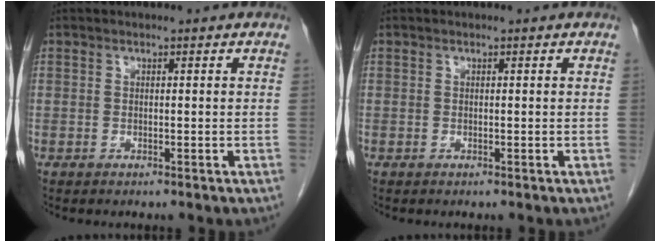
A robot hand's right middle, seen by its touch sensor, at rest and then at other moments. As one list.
[{"total": 0.0}]